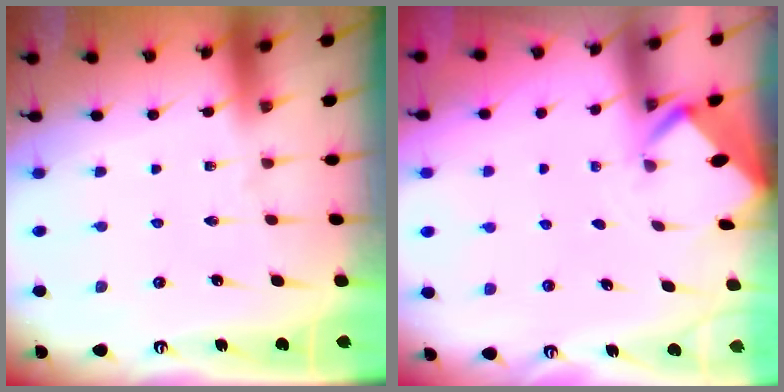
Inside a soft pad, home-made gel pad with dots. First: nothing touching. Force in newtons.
{"total": 2.2, "press": 2.2, "slide": 0.1}